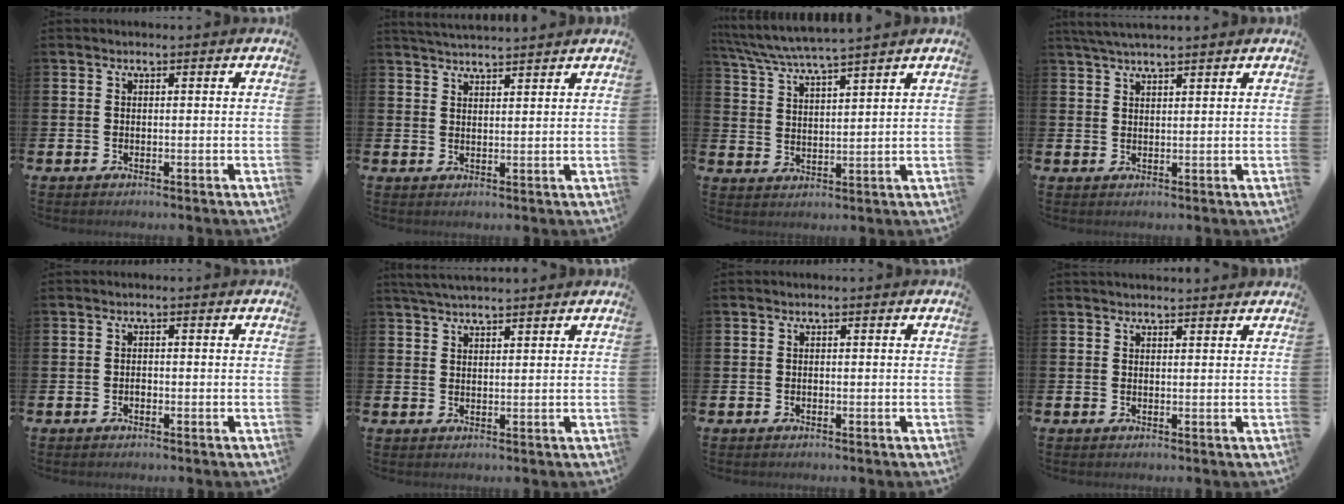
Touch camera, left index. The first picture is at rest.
{"total": 3.1, "force": [3.1, -0.1, 0.2], "torque": [-0.012, -0.014, 0.058]}
{"total": 5.3, "force": [5.1, -0.4, 1.5], "torque": [-0.048, -0.029, 0.087]}
{"total": 3.2, "force": [2.9, 0.1, 1.2], "torque": [-0.032, -0.002, 0.055]}
{"total": 0.8, "force": [-0.4, 0.5, 0.4], "torque": [-0.011, 0.001, -0.007]}
{"total": 3.4, "force": [3.2, 0.4, 1.1], "torque": [-0.023, -0.009, 0.058]}
{"total": 0.0}
{"total": 1.4, "force": [1.4, 0.1, 0.1], "torque": [0.003, -0.006, 0.024]}